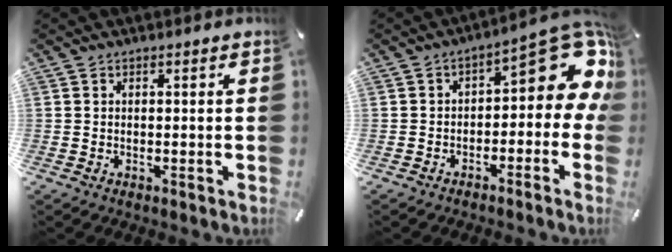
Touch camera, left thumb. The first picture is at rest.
{"total": 11.1, "force": [3.8, 5.4, 8.9], "torque": [-0.102, -0.038, 0.061]}